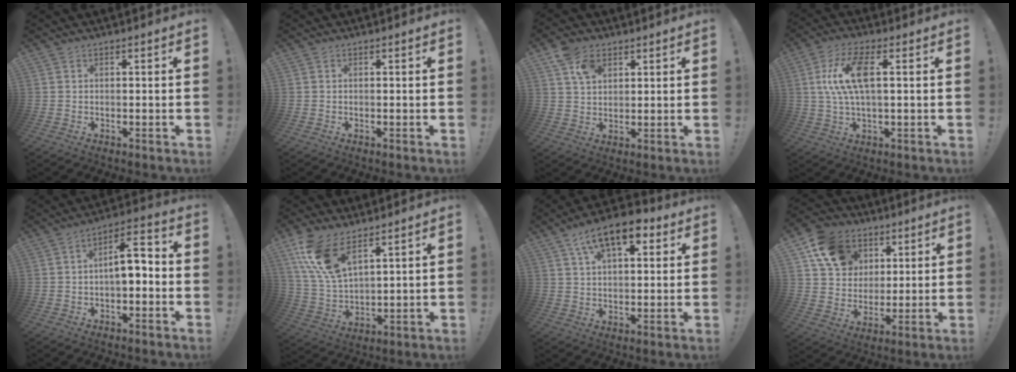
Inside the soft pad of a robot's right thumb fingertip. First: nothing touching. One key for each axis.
{"total": 0.0}
{"total": 7.9, "fx": 4.1, "fy": 5.2, "fz": 4.2, "tx": -0.063, "ty": -0.009, "tz": 0.078}
{"total": 12.1, "fx": 2.1, "fy": 4.4, "fz": 11.1, "tx": -0.213, "ty": 0.000, "tz": 0.035}
{"total": 8.5, "fx": -0.6, "fy": 3.5, "fz": 7.7, "tx": -0.114, "ty": 0.005, "tz": -0.011}
{"total": 13.2, "fx": 8.5, "fy": 5.5, "fz": 8.5, "tx": -0.189, "ty": -0.041, "tz": 0.160}
{"total": 12.8, "fx": 6.3, "fy": 5.9, "fz": 9.5, "tx": -0.148, "ty": -0.015, "tz": 0.109}
{"total": 14.5, "fx": 6.5, "fy": 11.5, "fz": 5.8, "tx": -0.088, "ty": -0.023, "tz": 0.131}